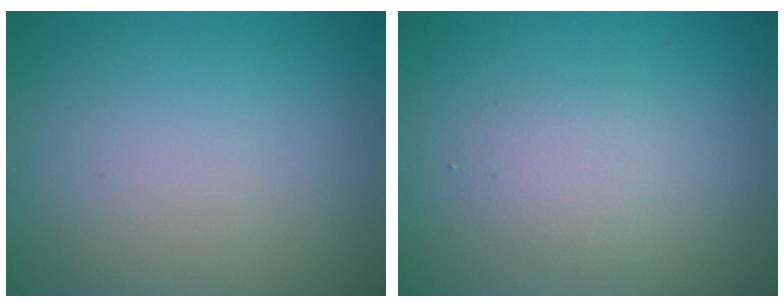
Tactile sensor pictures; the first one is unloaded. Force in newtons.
{"total": 1.7, "press": 1.7, "slide": 0.1}